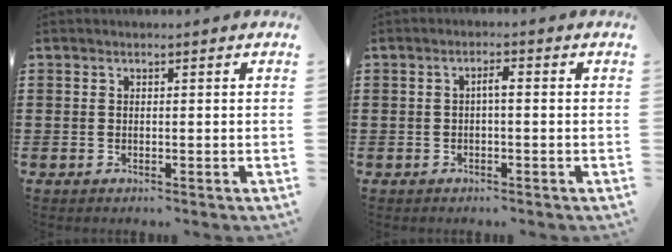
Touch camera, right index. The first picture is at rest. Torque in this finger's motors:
{"motor_torque": [0.48, -0.39, 0.05, 0.07]}